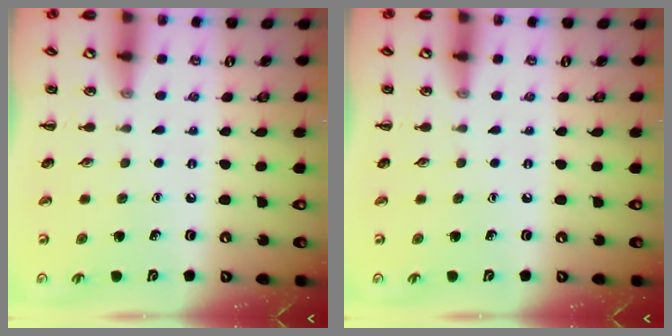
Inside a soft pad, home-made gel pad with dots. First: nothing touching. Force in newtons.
{"total": 0.0}